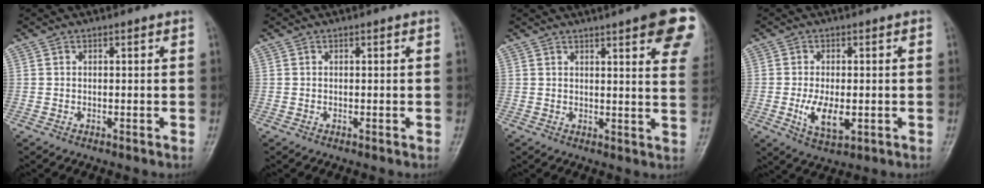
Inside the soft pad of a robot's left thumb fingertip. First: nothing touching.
{"total": 0.0}
{"total": 15.6, "force": [8.6, 3.3, 12.7], "torque": [-0.139, -0.023, 0.093]}
{"total": 6.7, "force": [-1.3, 3.2, 5.7], "torque": [-0.103, -0.007, -0.015]}